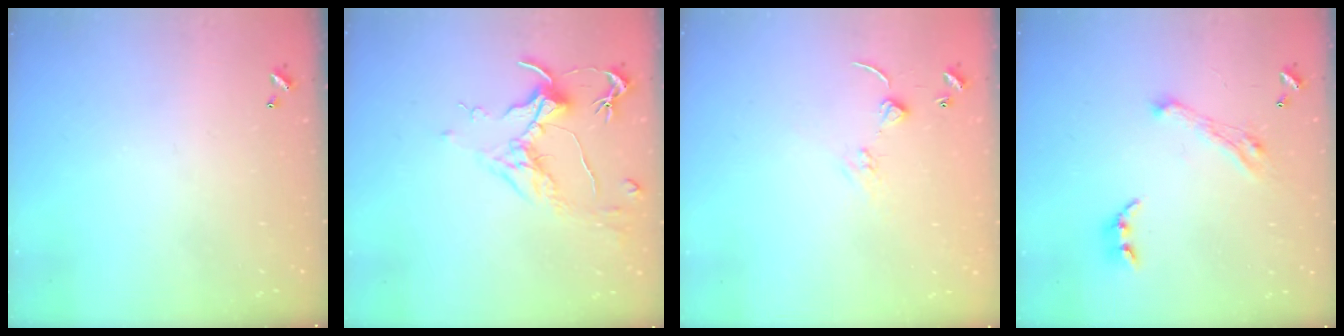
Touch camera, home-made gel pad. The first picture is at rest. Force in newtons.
{"total": 1.6, "press": 1.4, "slide": 0.9}
{"total": 3.7, "press": 3.6, "slide": 0.5}
{"total": 7.0, "press": 6.8, "slide": 1.3}